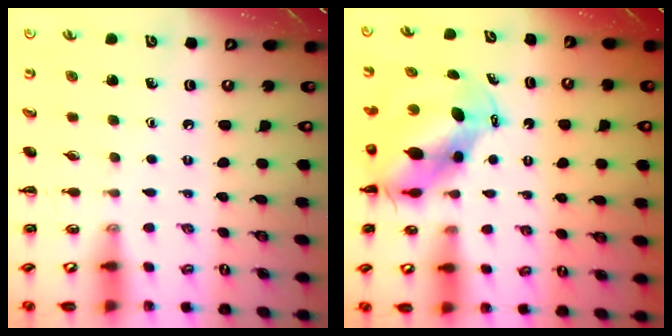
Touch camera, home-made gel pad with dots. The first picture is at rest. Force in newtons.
{"total": 8.2, "press": 7.9, "slide": 2.1}